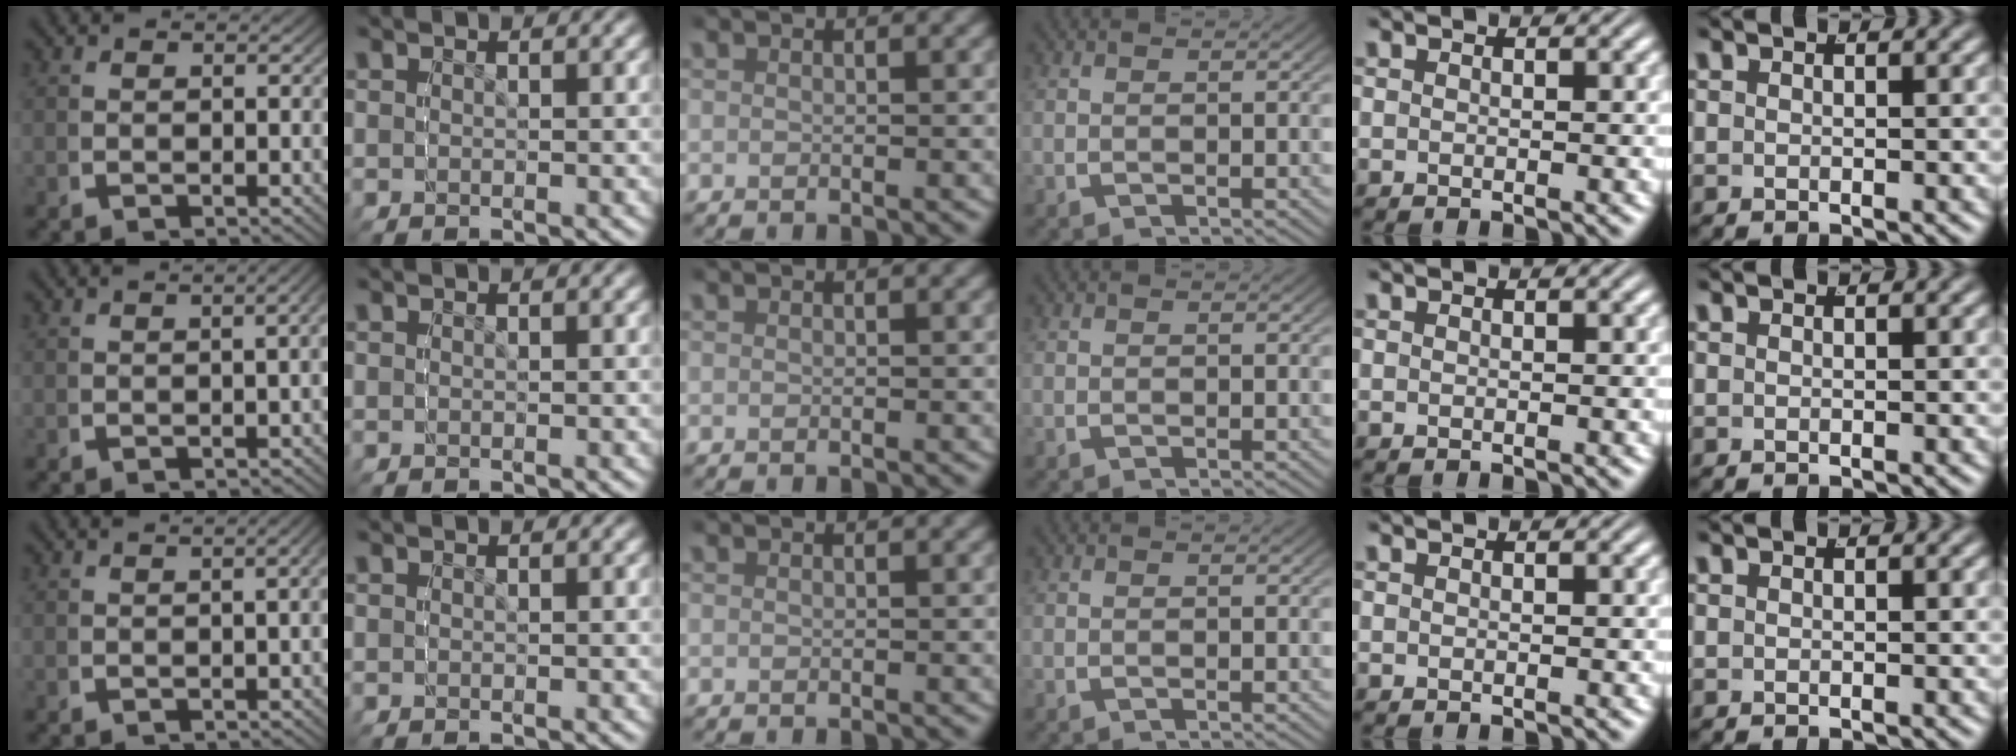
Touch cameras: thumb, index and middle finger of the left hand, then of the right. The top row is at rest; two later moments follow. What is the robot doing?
{"motion": "grasp_and_lifting", "object": "bottle"}